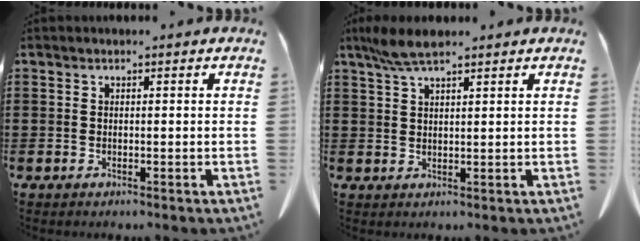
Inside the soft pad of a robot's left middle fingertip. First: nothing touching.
{"total": 4.6, "force": [3.4, 0.8, 2.9], "torque": [-0.066, -0.001, 0.062]}